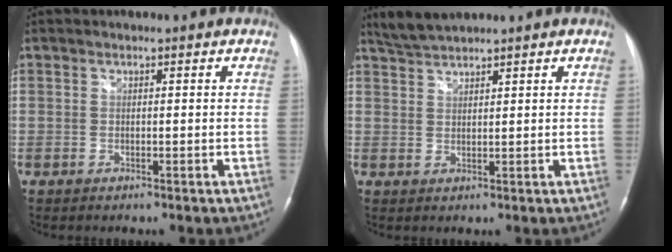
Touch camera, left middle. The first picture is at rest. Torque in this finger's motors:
{"motor_torque": [0.24, -0.01, -0.14, 0.01]}